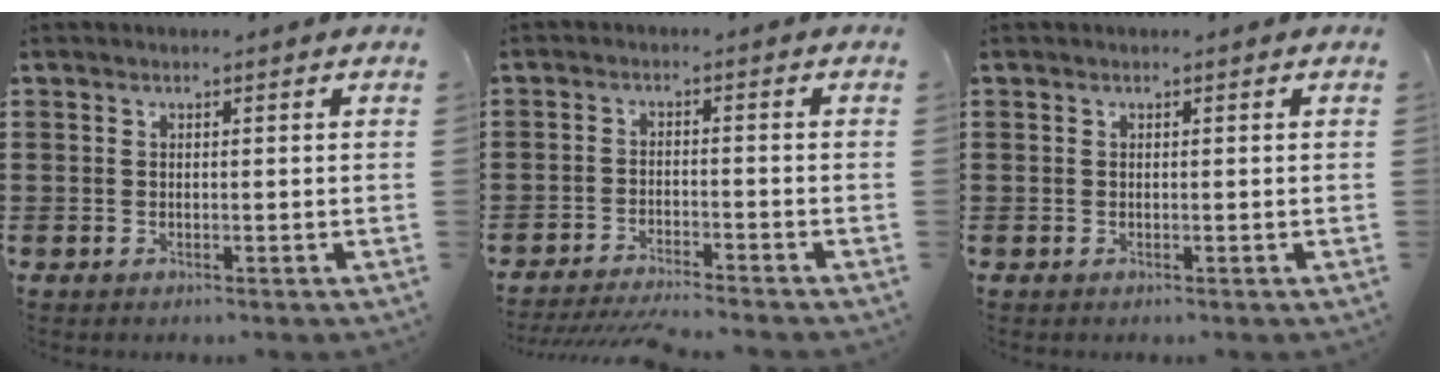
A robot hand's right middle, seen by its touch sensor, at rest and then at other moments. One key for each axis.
{"total": 3.9, "fx": -3.7, "fy": 0.0, "fz": 1.0, "tx": -0.025, "ty": -0.007, "tz": -0.078}
{"total": 0.0}